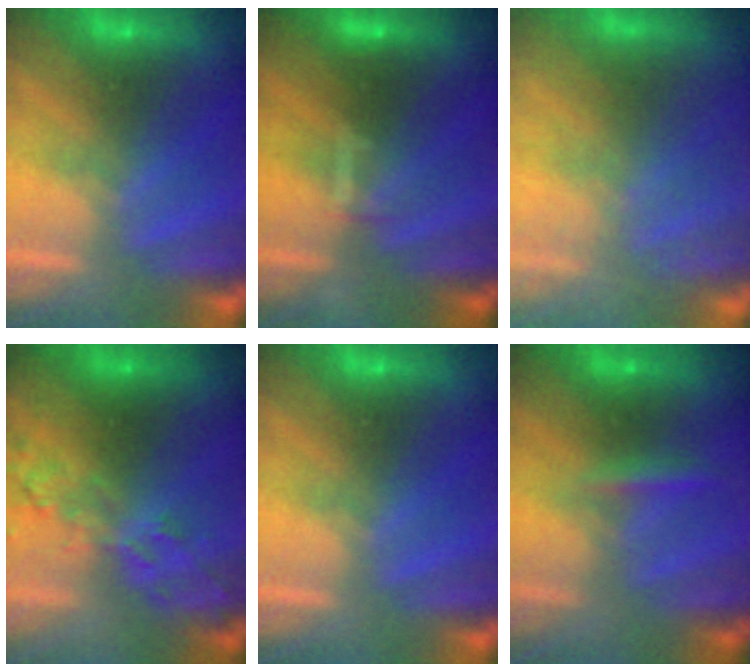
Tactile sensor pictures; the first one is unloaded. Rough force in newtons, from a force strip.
{"total": 3.4}
{"total": 8.9}
{"total": 7.9}
{"total": 0.0}
{"total": 2.3}